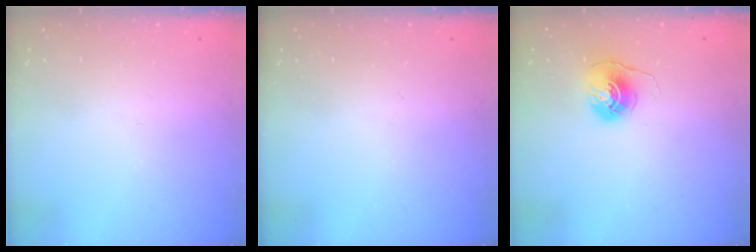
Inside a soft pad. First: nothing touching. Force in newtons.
{"total": 0.0}
{"total": 6.0, "press": 6.0, "slide": 0.4}